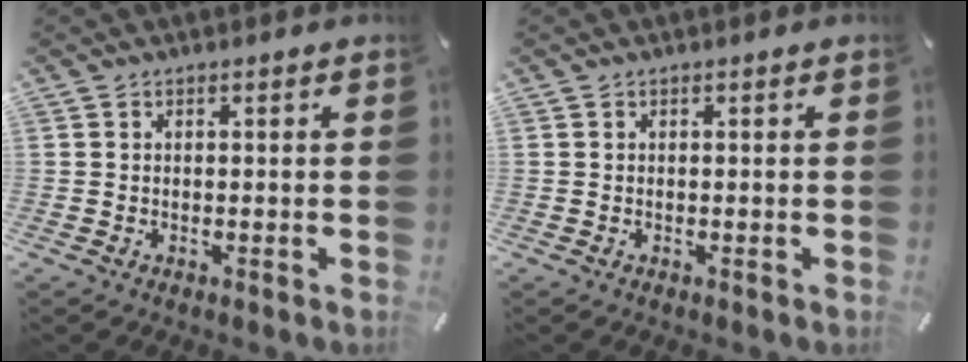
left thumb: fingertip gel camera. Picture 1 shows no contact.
{"total": 0.0}